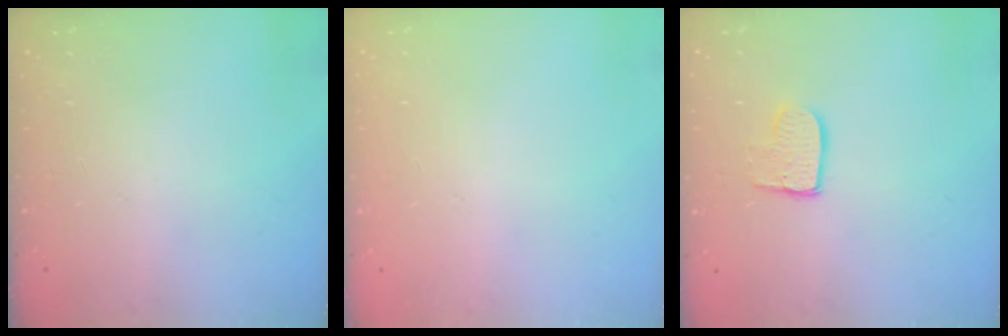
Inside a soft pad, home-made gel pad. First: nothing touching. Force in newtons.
{"total": 0.0}
{"total": 7.8, "press": 7.8, "slide": 0.5}